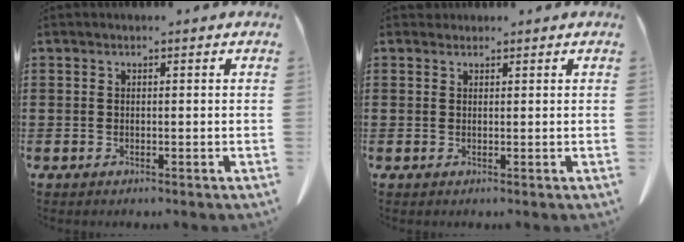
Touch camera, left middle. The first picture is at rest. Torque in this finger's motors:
{"motor_torque": [0.02, 0.00, 0.00, 0.01]}